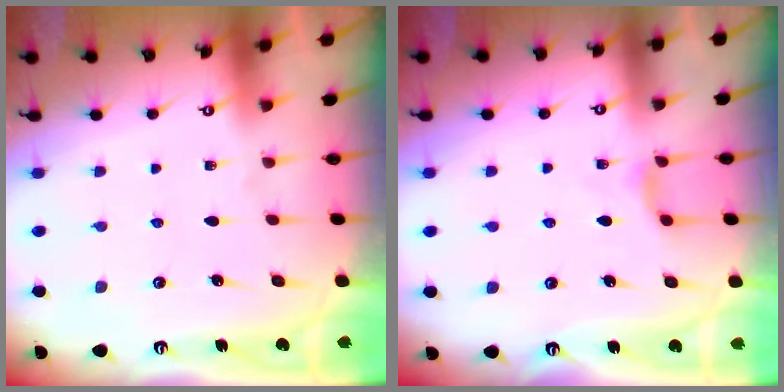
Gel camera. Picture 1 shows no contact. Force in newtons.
{"total": 4.7, "press": 4.7, "slide": 0.6}